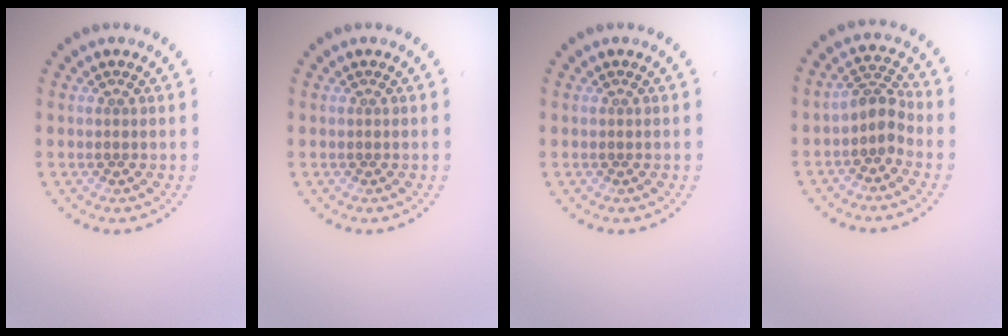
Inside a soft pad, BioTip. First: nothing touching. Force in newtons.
{"total": 0.0}
{"total": 0.0}
{"total": 2.7, "press": 2.1, "slide": 1.7}